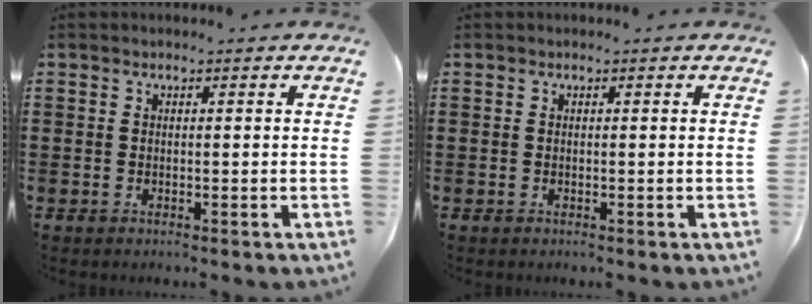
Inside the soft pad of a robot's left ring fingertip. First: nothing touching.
{"total": 0.0}